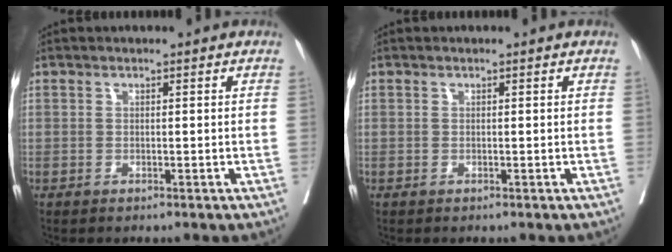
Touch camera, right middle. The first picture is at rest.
{"total": 0.0}